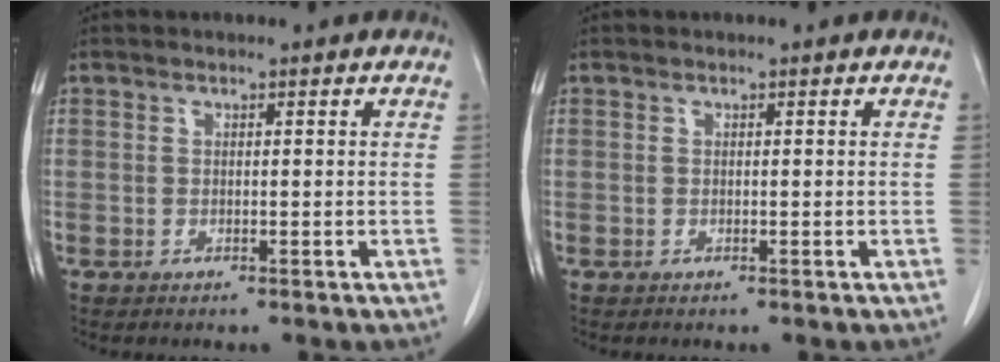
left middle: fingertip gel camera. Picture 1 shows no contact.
{"total": 0.0}